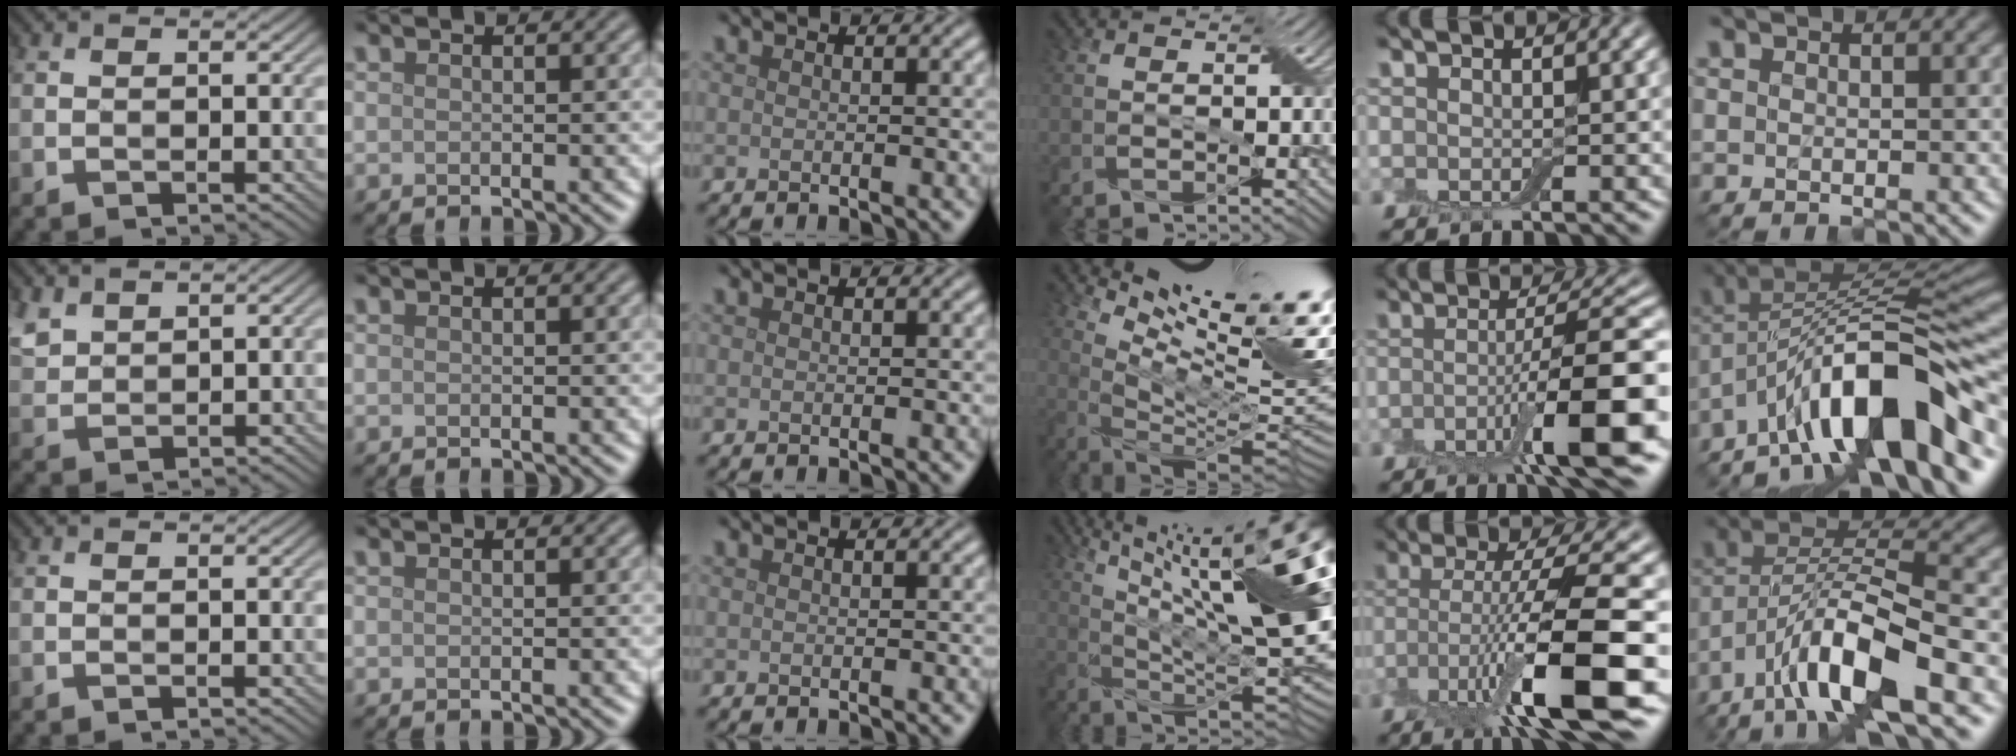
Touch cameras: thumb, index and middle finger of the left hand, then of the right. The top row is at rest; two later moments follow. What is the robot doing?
{"motion": "wrap", "object": "cling film"}